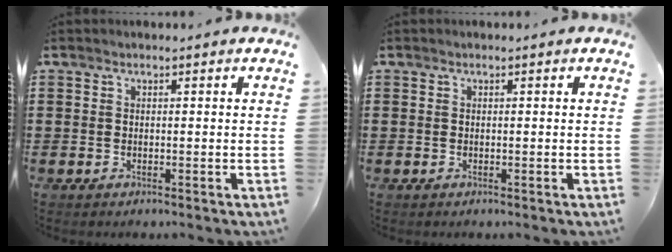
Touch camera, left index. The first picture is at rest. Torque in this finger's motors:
{"motor_torque": [-0.08, 0.08, 0.00, 0.00]}